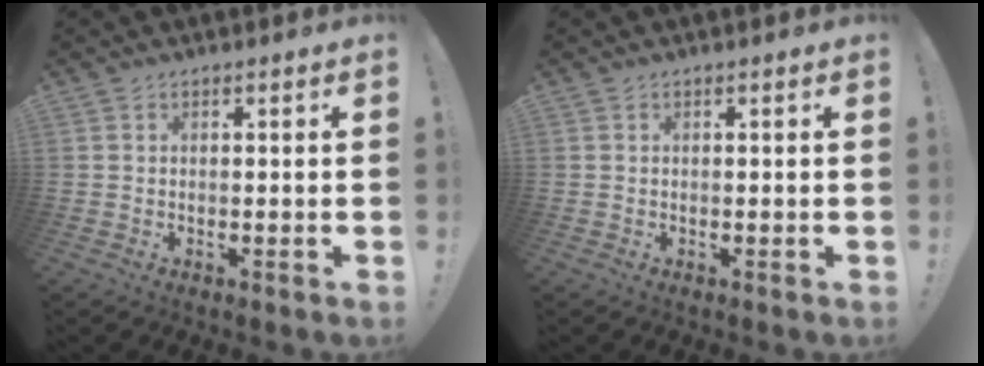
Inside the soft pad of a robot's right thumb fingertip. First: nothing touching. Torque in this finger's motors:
{"motor_torque": [-0.04, 0.04, -0.10, 0.03, 0.00]}